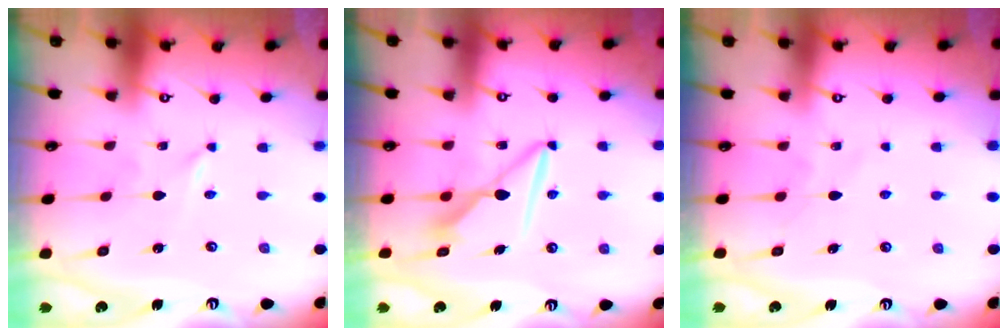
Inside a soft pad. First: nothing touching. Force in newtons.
{"total": 8.0, "press": 8.0, "slide": 0.8}
{"total": 6.9, "press": 6.8, "slide": 0.9}